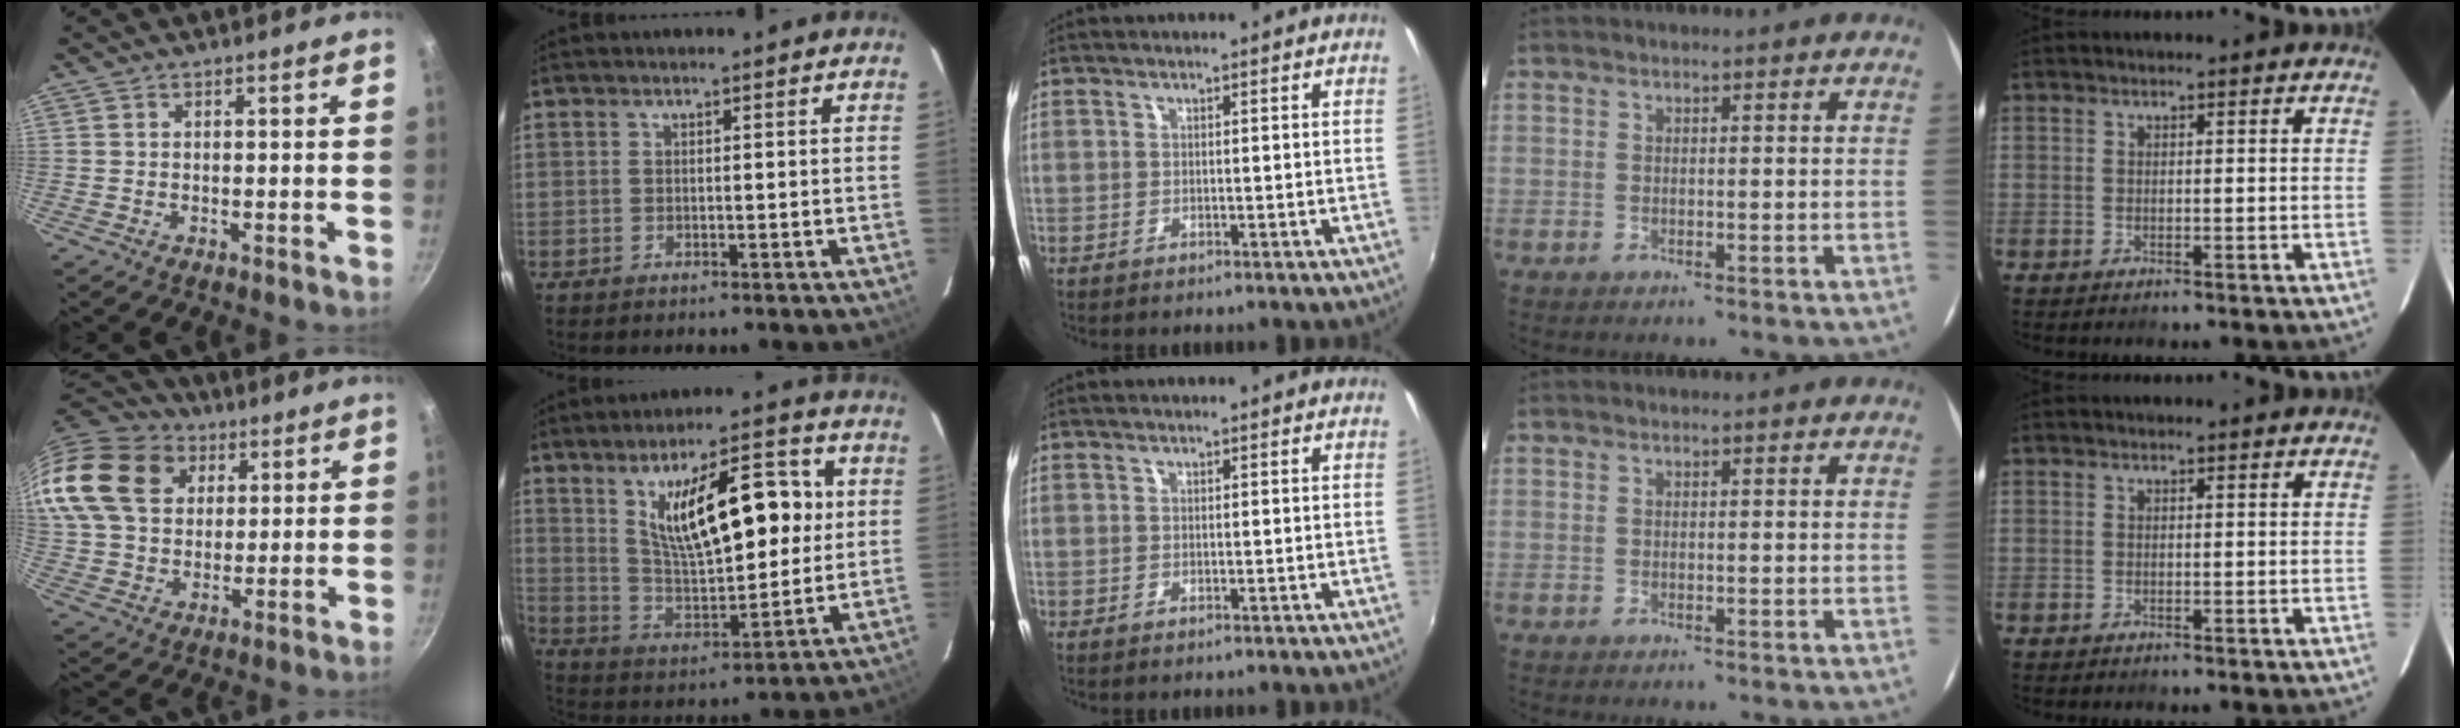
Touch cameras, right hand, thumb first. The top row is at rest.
{"thumb": {"total": 25.3, "force": [10.9, 18.5, 13.3], "torque": [-0.289, 0.021, 0.201]}, "index": {"total": 17.4, "force": [5.3, 6.6, 15.2], "torque": [-0.254, 0.010, 0.102]}}